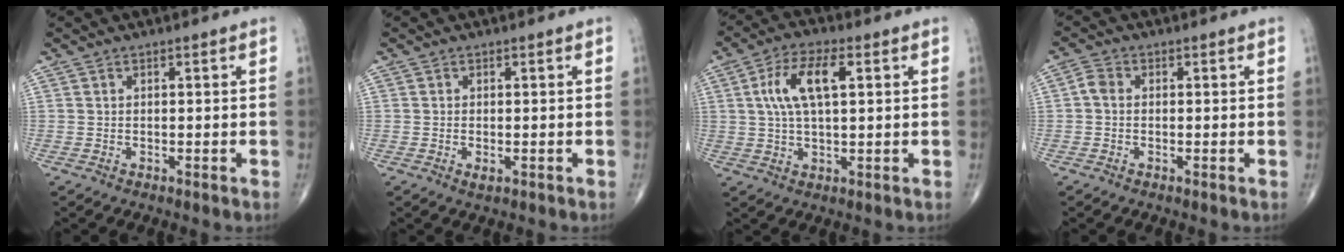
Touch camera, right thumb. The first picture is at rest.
{"total": 1.1, "force": [-0.4, 0.5, 0.9], "torque": [-0.015, -0.003, -0.006]}
{"total": 9.6, "force": [2.4, 4.0, 8.4], "torque": [-0.169, 0.013, 0.042]}
{"total": 2.2, "force": [-0.2, 1.6, 1.4], "torque": [-0.024, 0.006, -0.012]}